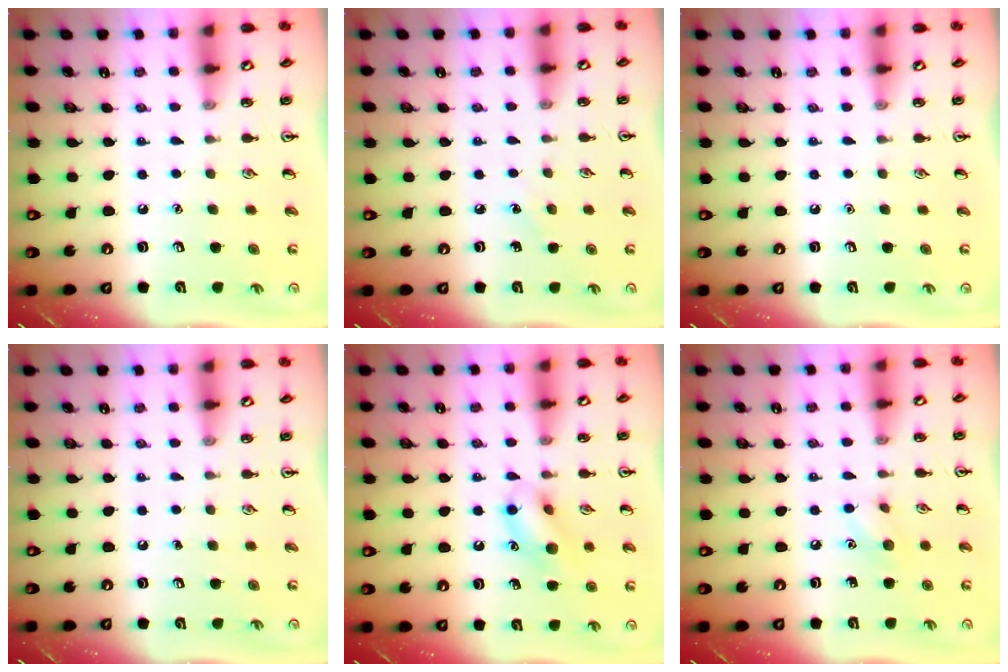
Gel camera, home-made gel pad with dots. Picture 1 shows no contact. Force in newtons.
{"total": 3.9, "press": 3.7, "slide": 1.4}
{"total": 0.0}
{"total": 0.0}
{"total": 11.8, "press": 11.7, "slide": 1.3}
{"total": 6.1, "press": 5.8, "slide": 1.7}